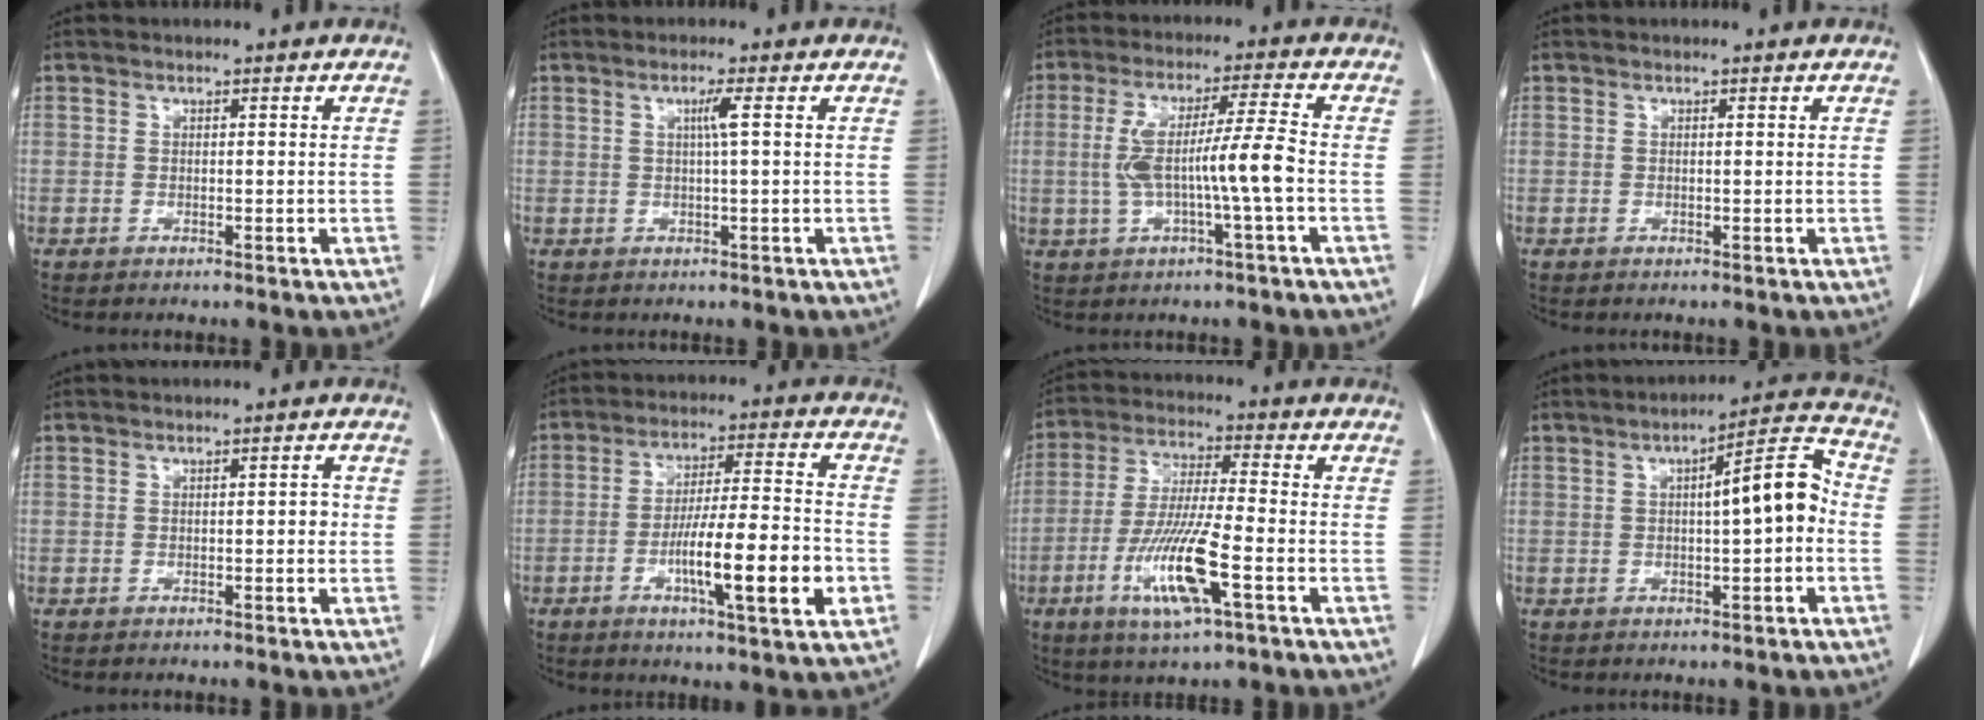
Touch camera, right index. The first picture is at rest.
{"total": 2.2, "force": [0.5, -0.5, 2.1], "torque": [-0.038, 0.000, 0.010]}
{"total": 9.2, "force": [-1.2, -0.4, 9.1], "torque": [-0.179, 0.015, -0.020]}
{"total": 0.0}
{"total": 1.3, "force": [-0.1, 0.5, 1.2], "torque": [-0.013, 0.003, -0.001]}
{"total": 13.7, "force": [-4.1, 1.1, 13.0], "torque": [-0.217, -0.004, -0.067]}
{"total": 12.5, "force": [-4.7, 1.1, 11.6], "torque": [-0.233, -0.020, -0.086]}
{"total": 8.8, "force": [0.0, 1.5, 8.7], "torque": [-0.122, 0.030, -0.001]}